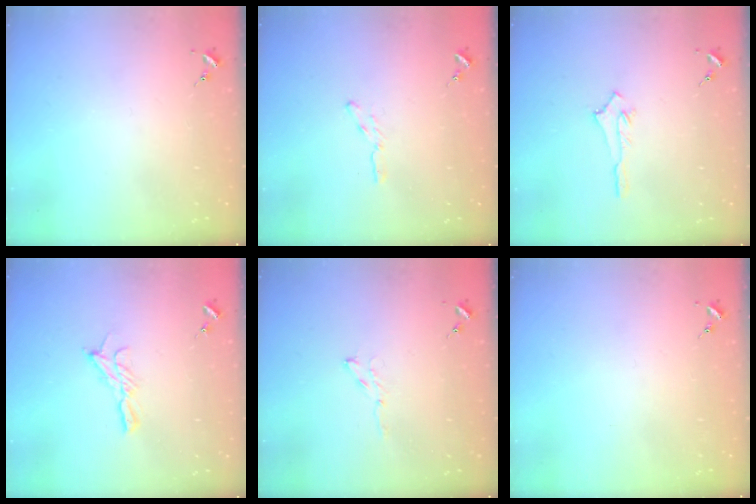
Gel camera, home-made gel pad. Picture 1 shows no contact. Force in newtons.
{"total": 3.0, "press": 3.0, "slide": 0.3}
{"total": 2.5, "press": 2.5, "slide": 0.4}
{"total": 7.8, "press": 7.8, "slide": 0.2}
{"total": 3.8, "press": 3.7, "slide": 0.5}
{"total": 0.0}